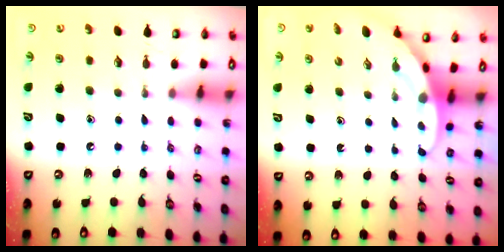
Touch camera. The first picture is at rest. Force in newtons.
{"total": 4.1, "press": 4.1, "slide": 0.2}